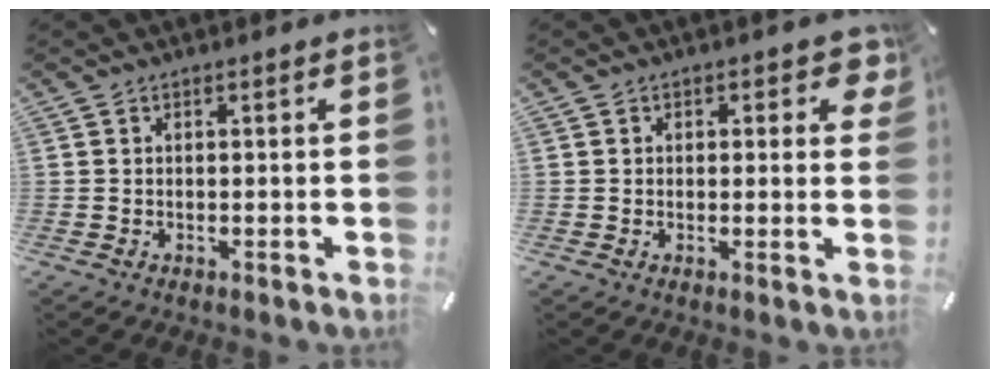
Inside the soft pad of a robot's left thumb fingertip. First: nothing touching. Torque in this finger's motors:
{"motor_torque": [0.20, 0.10, 0.09, 0.10, -0.06]}